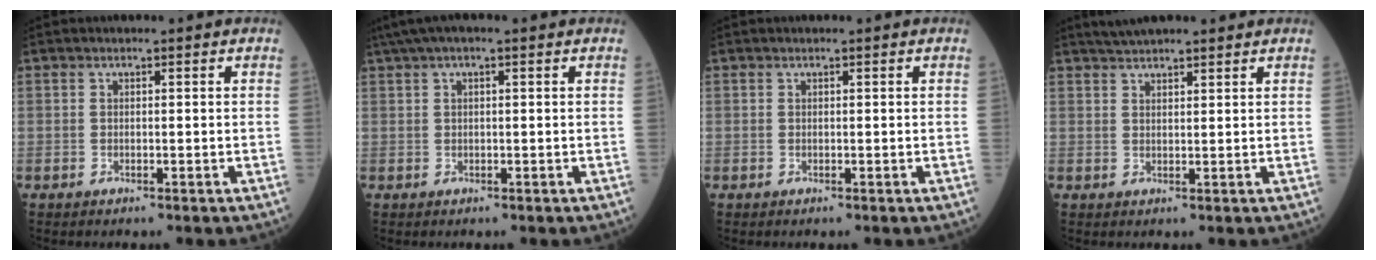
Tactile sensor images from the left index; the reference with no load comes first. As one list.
[{"total": 4.8, "force": [3.0, 0.7, 3.7], "torque": [-0.073, 0.040, 0.050]}, {"total": 0.0}, {"total": 6.0, "force": [5.2, 0.9, 2.9], "torque": [-0.047, 0.036, 0.085]}]